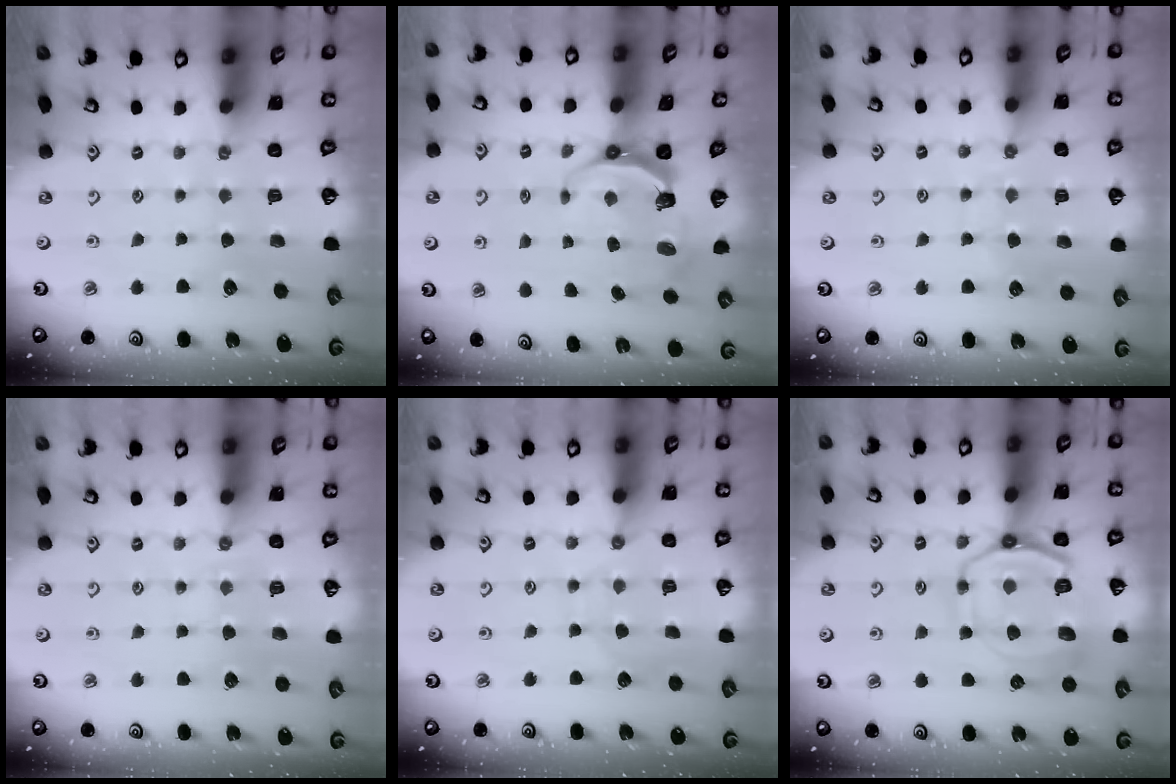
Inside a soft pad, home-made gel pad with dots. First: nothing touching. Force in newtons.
{"total": 7.3, "press": 6.5, "slide": 3.4}
{"total": 6.6, "press": 6.5, "slide": 0.6}
{"total": 2.8, "press": 2.8, "slide": 0.3}
{"total": 5.2, "press": 5.2, "slide": 0.7}
{"total": 14.0, "press": 13.9, "slide": 1.6}